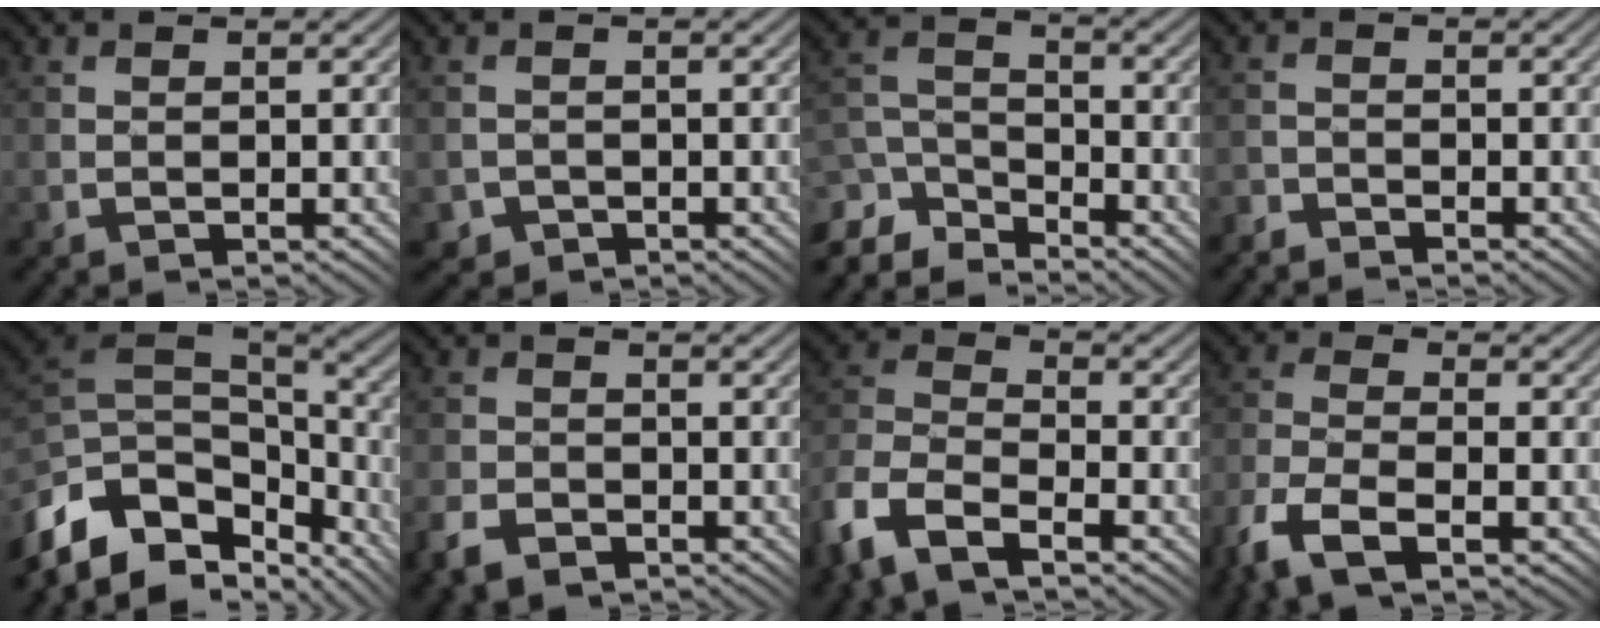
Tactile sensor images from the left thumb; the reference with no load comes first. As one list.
[{"total": 2.1, "force": [-1.2, 1.7, -0.3], "torque": [0.004, 0.002, -0.024]}, {"total": 8.1, "force": [-6.0, 4.1, 3.6], "torque": [-0.097, -0.005, -0.114]}, {"total": 2.5, "force": [-2.5, 0.4, -0.1], "torque": [0.004, 0.009, -0.055]}, {"total": 13.1, "force": [-5.7, 7.2, 9.4], "torque": [-0.244, -0.015, -0.091]}, {"total": 4.4, "force": [-3.0, 2.6, 1.8], "torque": [-0.050, -0.006, -0.061]}, {"total": 11.0, "force": [-7.1, 5.4, 6.4], "torque": [-0.153, -0.020, -0.149]}, {"total": 9.4, "force": [-5.8, 3.7, 6.5], "torque": [-0.147, -0.016, -0.113]}]